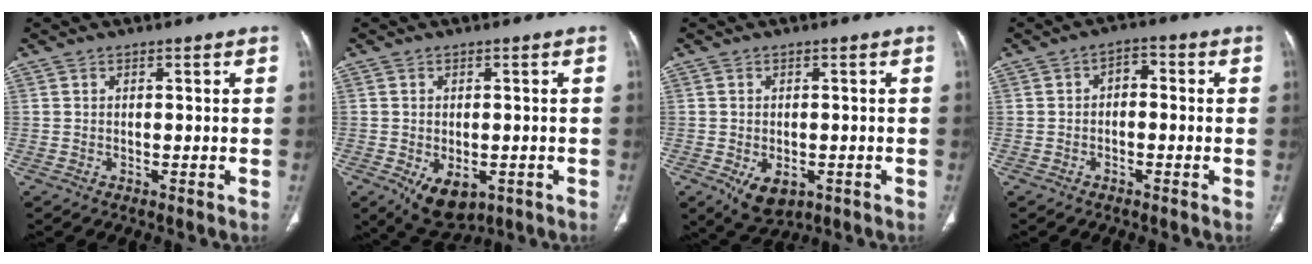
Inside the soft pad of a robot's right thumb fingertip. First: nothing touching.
{"total": 7.7, "force": [-3.0, 4.7, 5.3], "torque": [-0.069, -0.002, -0.031]}
{"total": 6.0, "force": [-2.2, 3.8, 4.1], "torque": [-0.059, -0.001, -0.022]}
{"total": 3.3, "force": [-0.5, 2.2, 2.4], "torque": [-0.027, 0.020, -0.018]}